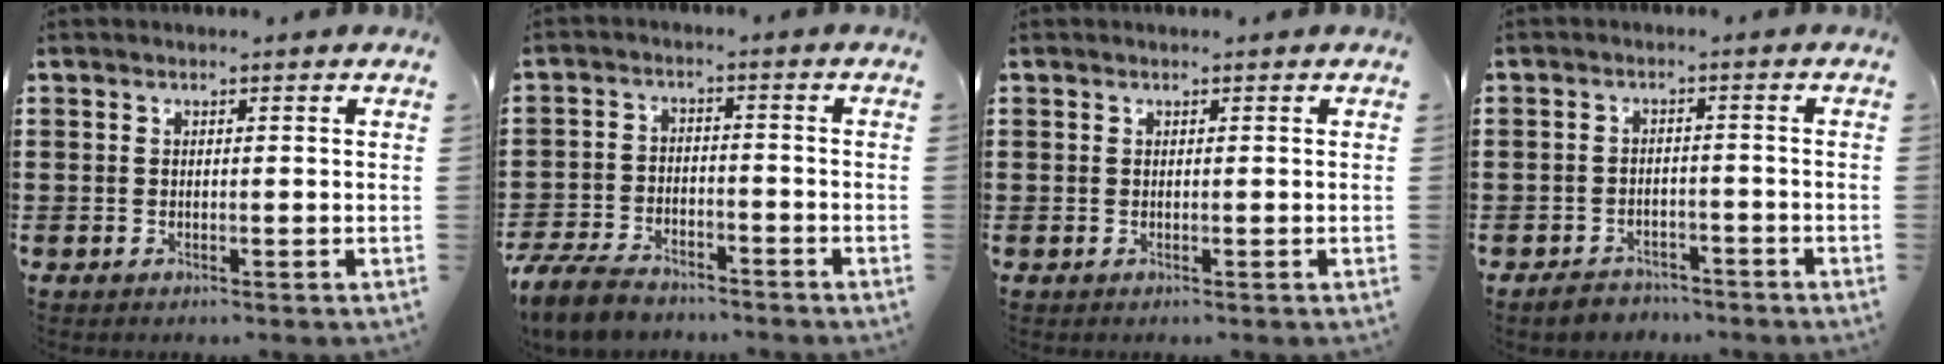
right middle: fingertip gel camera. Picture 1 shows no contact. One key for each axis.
{"total": 5.6, "fx": -5.0, "fy": 1.6, "fz": 1.8, "tx": -0.055, "ty": 0.000, "tz": -0.104}
{"total": 0.0}
{"total": 2.7, "fx": -2.6, "fy": 0.8, "fz": -0.2, "tx": -0.004, "ty": 0.002, "tz": -0.056}